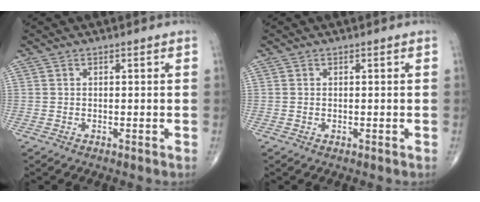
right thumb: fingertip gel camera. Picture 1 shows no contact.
{"total": 0.0}